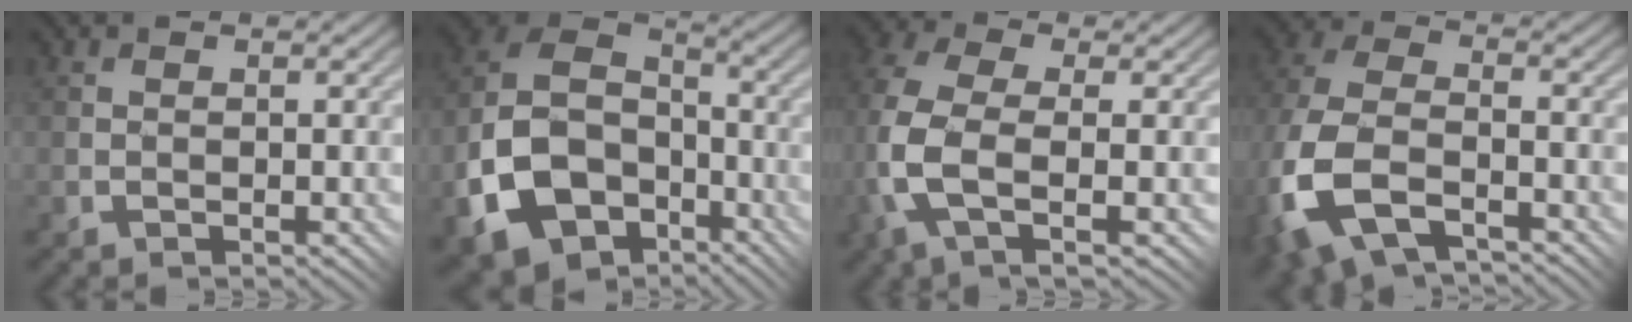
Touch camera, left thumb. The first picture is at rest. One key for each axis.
{"total": 14.7, "fx": -6.6, "fy": 10.4, "fz": 8.0, "tx": -0.199, "ty": -0.037, "tz": -0.121}
{"total": 9.7, "fx": -1.7, "fy": 5.1, "fz": 8.1, "tx": -0.243, "ty": -0.002, "tz": -0.042}
{"total": 13.1, "fx": -5.8, "fy": 7.6, "fz": 8.9, "tx": -0.261, "ty": -0.036, "tz": -0.111}